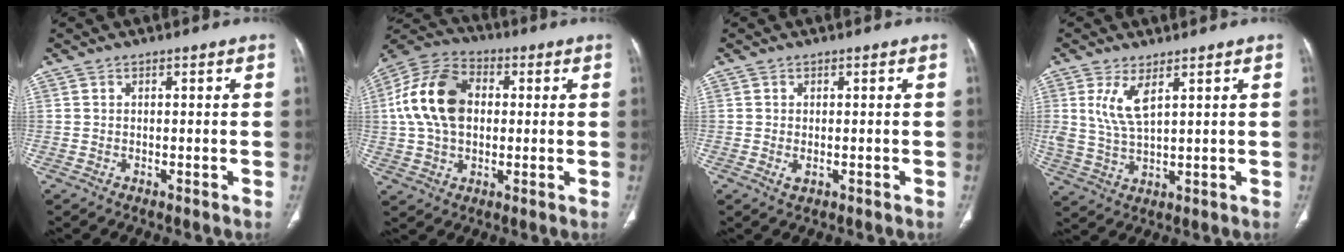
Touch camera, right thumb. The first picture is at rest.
{"total": 15.8, "force": [1.6, 10.9, 11.3], "torque": [-0.201, 0.024, 0.020]}
{"total": 1.2, "force": [-0.4, 0.7, 1.0], "torque": [-0.020, -0.004, -0.004]}
{"total": 6.8, "force": [3.0, 2.5, 5.6], "torque": [-0.120, -0.017, 0.072]}